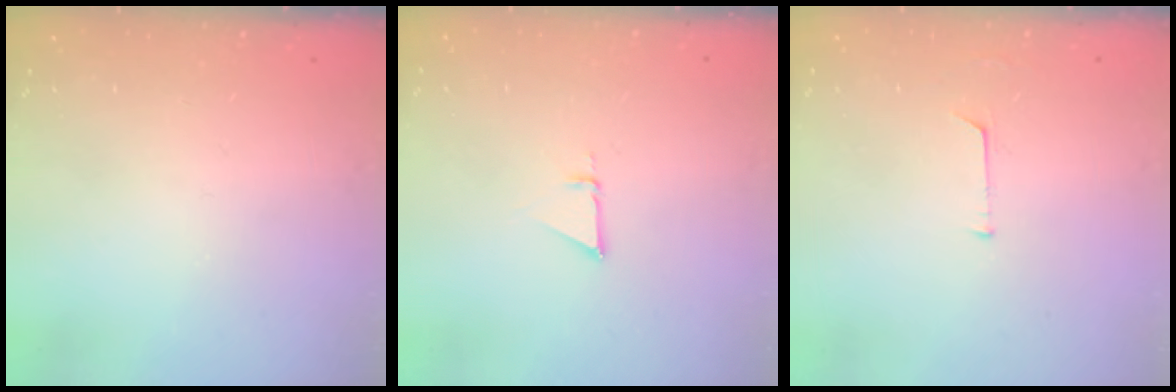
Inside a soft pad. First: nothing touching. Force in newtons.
{"total": 3.1, "press": 3.1, "slide": 0.2}
{"total": 4.6, "press": 4.6, "slide": 0.3}